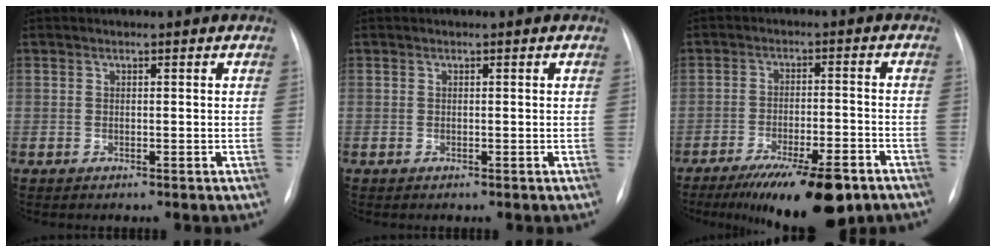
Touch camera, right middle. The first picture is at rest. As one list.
[{"total": 0.0}, {"total": 14.4, "force": [-10.2, 3.1, 9.8], "torque": [-0.127, -0.018, -0.158]}]